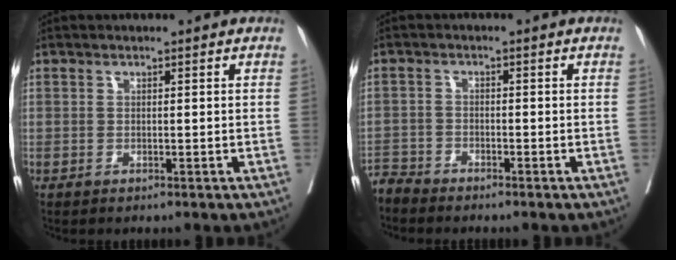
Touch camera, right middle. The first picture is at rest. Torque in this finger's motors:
{"motor_torque": [-0.20, -0.12, 0.00, -0.01]}